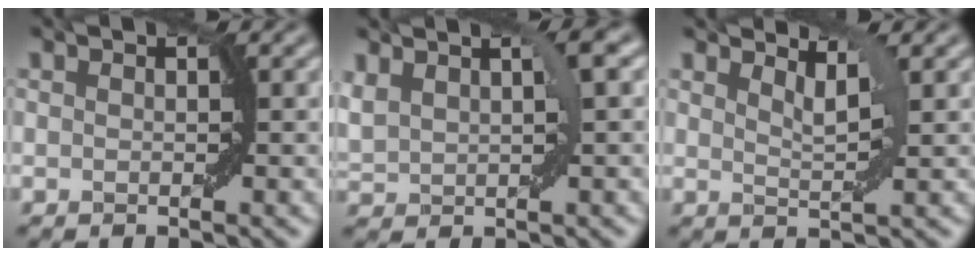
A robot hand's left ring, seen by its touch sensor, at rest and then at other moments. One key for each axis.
{"total": 3.4, "fx": 1.9, "fy": 0.9, "fz": 2.6, "tx": -0.061, "ty": 0.013, "tz": 0.041}
{"total": 2.0, "fx": 1.7, "fy": 0.2, "fz": 1.0, "tx": -0.013, "ty": -0.005, "tz": 0.029}